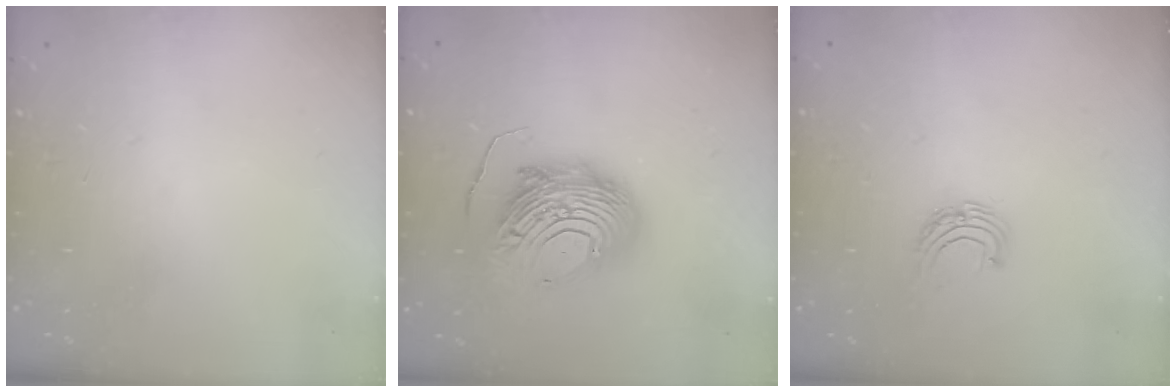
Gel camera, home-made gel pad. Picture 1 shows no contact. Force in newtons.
{"total": 14.8, "press": 14.7, "slide": 1.3}
{"total": 5.2, "press": 5.2, "slide": 0.5}